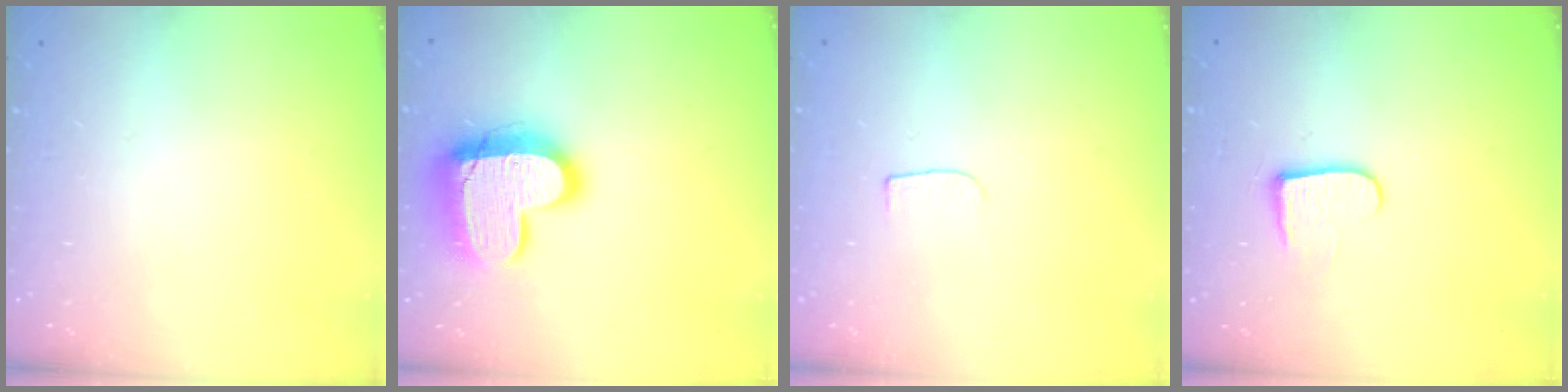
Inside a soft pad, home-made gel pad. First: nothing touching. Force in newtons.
{"total": 18.2, "press": 18.2, "slide": 1.4}
{"total": 3.0, "press": 3.0, "slide": 0.3}
{"total": 6.9, "press": 6.9, "slide": 0.7}